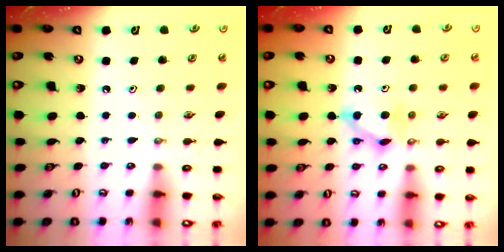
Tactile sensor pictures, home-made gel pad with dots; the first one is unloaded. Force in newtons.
{"total": 8.6, "press": 8.6, "slide": 0.4}